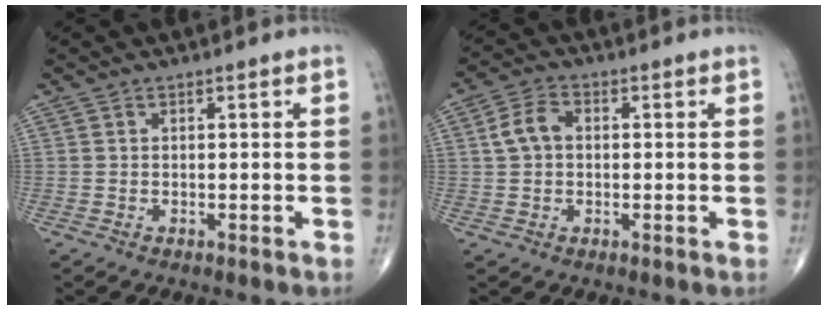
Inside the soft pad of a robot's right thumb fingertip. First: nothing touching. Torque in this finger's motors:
{"motor_torque": [0.06, 0.06, 0.25, -0.14, 0.06]}